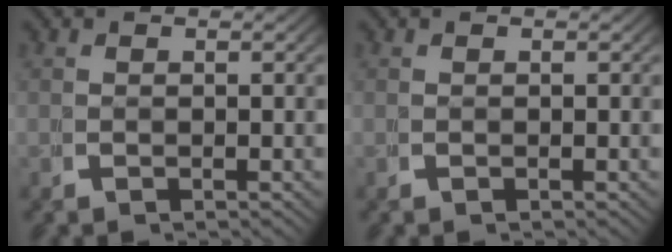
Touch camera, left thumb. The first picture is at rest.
{"total": 0.0}